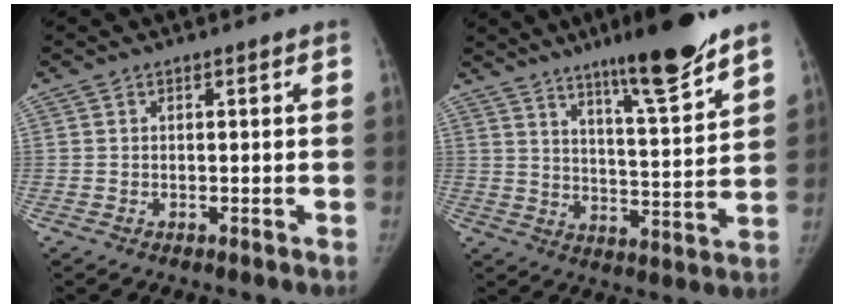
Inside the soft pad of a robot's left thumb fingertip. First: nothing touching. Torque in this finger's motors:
{"motor_torque": [1.18, -0.06, 1.43, -1.17, 0.20]}